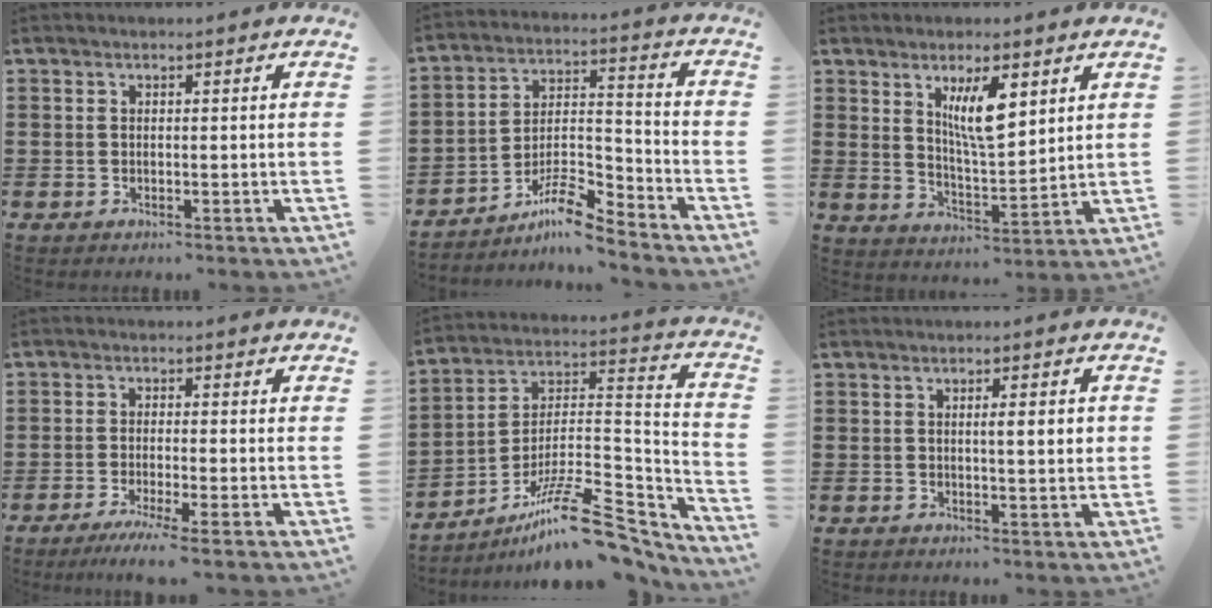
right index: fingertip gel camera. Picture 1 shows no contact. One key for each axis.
{"total": 8.4, "fx": -6.8, "fy": 2.1, "fz": 4.5, "tx": -0.081, "ty": 0.015, "tz": -0.130}
{"total": 7.7, "fx": 3.4, "fy": 2.2, "fz": 6.5, "tx": -0.118, "ty": -0.001, "tz": 0.056}
{"total": 3.6, "fx": -2.5, "fy": -0.4, "fz": 2.5, "tx": -0.055, "ty": -0.018, "tz": -0.048}
{"total": 15.6, "fx": -10.6, "fy": 4.6, "fz": 10.5, "tx": -0.174, "ty": 0.038, "tz": -0.182}
{"total": 3.2, "fx": 0.5, "fy": 0.5, "fz": 3.1, "tx": -0.051, "ty": 0.001, "tz": 0.004}